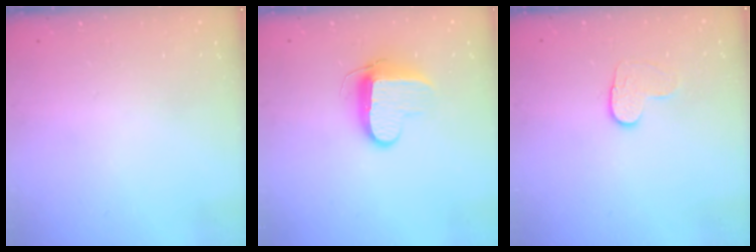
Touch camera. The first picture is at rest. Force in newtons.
{"total": 9.9, "press": 9.8, "slide": 0.5}
{"total": 4.9, "press": 4.8, "slide": 0.5}